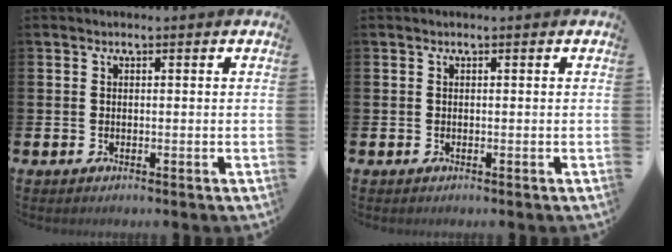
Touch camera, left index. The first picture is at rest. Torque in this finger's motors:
{"motor_torque": [-0.06, 0.03, 0.00, 0.01]}